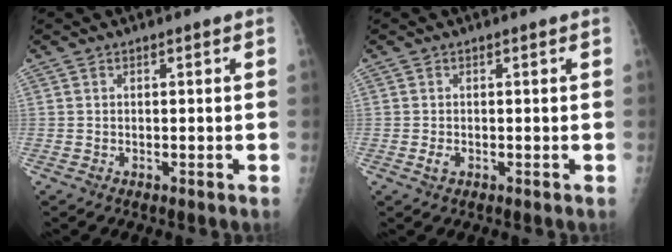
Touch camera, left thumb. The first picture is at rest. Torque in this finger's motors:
{"motor_torque": [-0.45, -0.03, 0.25, 0.13, 0.01]}